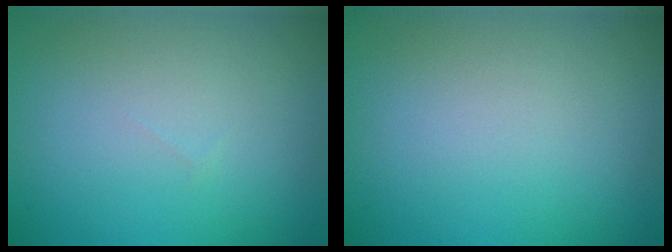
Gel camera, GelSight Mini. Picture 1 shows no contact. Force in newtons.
{"total": 0.0}